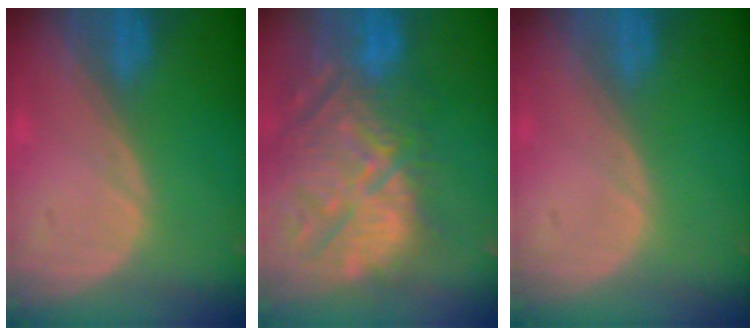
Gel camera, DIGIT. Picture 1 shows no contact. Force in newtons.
{"total": 14.9, "press": 12.9, "slide": 7.4}
{"total": 0.0}